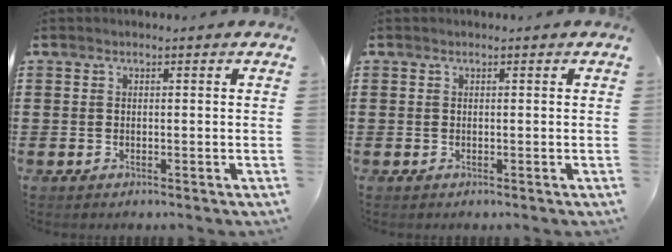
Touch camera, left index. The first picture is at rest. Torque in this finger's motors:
{"motor_torque": [0.00, 0.00, 0.00, 0.00]}